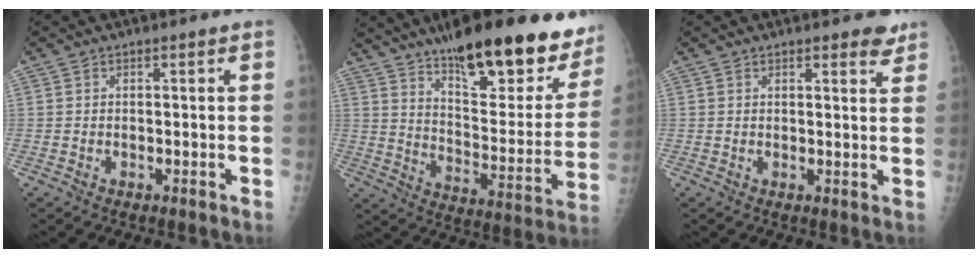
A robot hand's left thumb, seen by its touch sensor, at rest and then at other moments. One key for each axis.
{"total": 28.4, "fx": 19.6, "fy": 8.8, "fz": 18.7, "tx": -0.223, "ty": -0.075, "tz": 0.279}
{"total": 3.8, "fx": 2.9, "fy": 1.2, "fz": 2.1, "tx": -0.010, "ty": -0.013, "tz": 0.032}